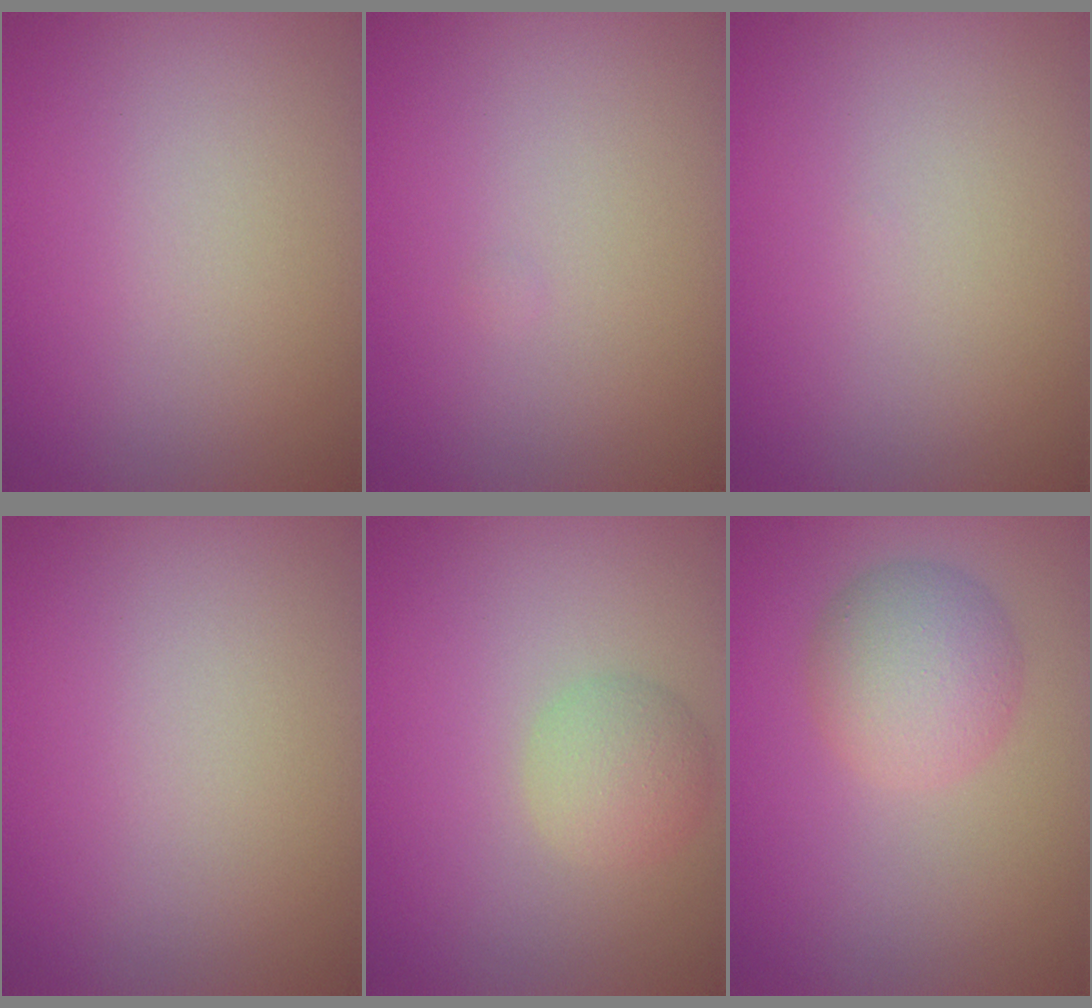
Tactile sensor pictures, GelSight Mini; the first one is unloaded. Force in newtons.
{"total": 0.0}
{"total": 0.0}
{"total": 0.0}
{"total": 2.5, "press": 2.5, "slide": 0.1}
{"total": 4.0, "press": 4.0, "slide": 0.1}